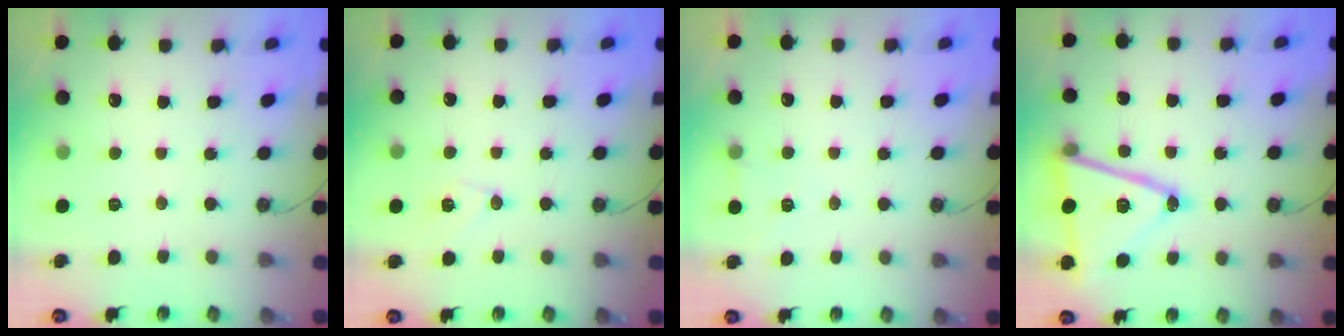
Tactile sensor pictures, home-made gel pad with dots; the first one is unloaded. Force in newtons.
{"total": 7.2, "press": 7.1, "slide": 0.8}
{"total": 5.1, "press": 2.5, "slide": 4.4}
{"total": 18.5, "press": 18.2, "slide": 3.5}